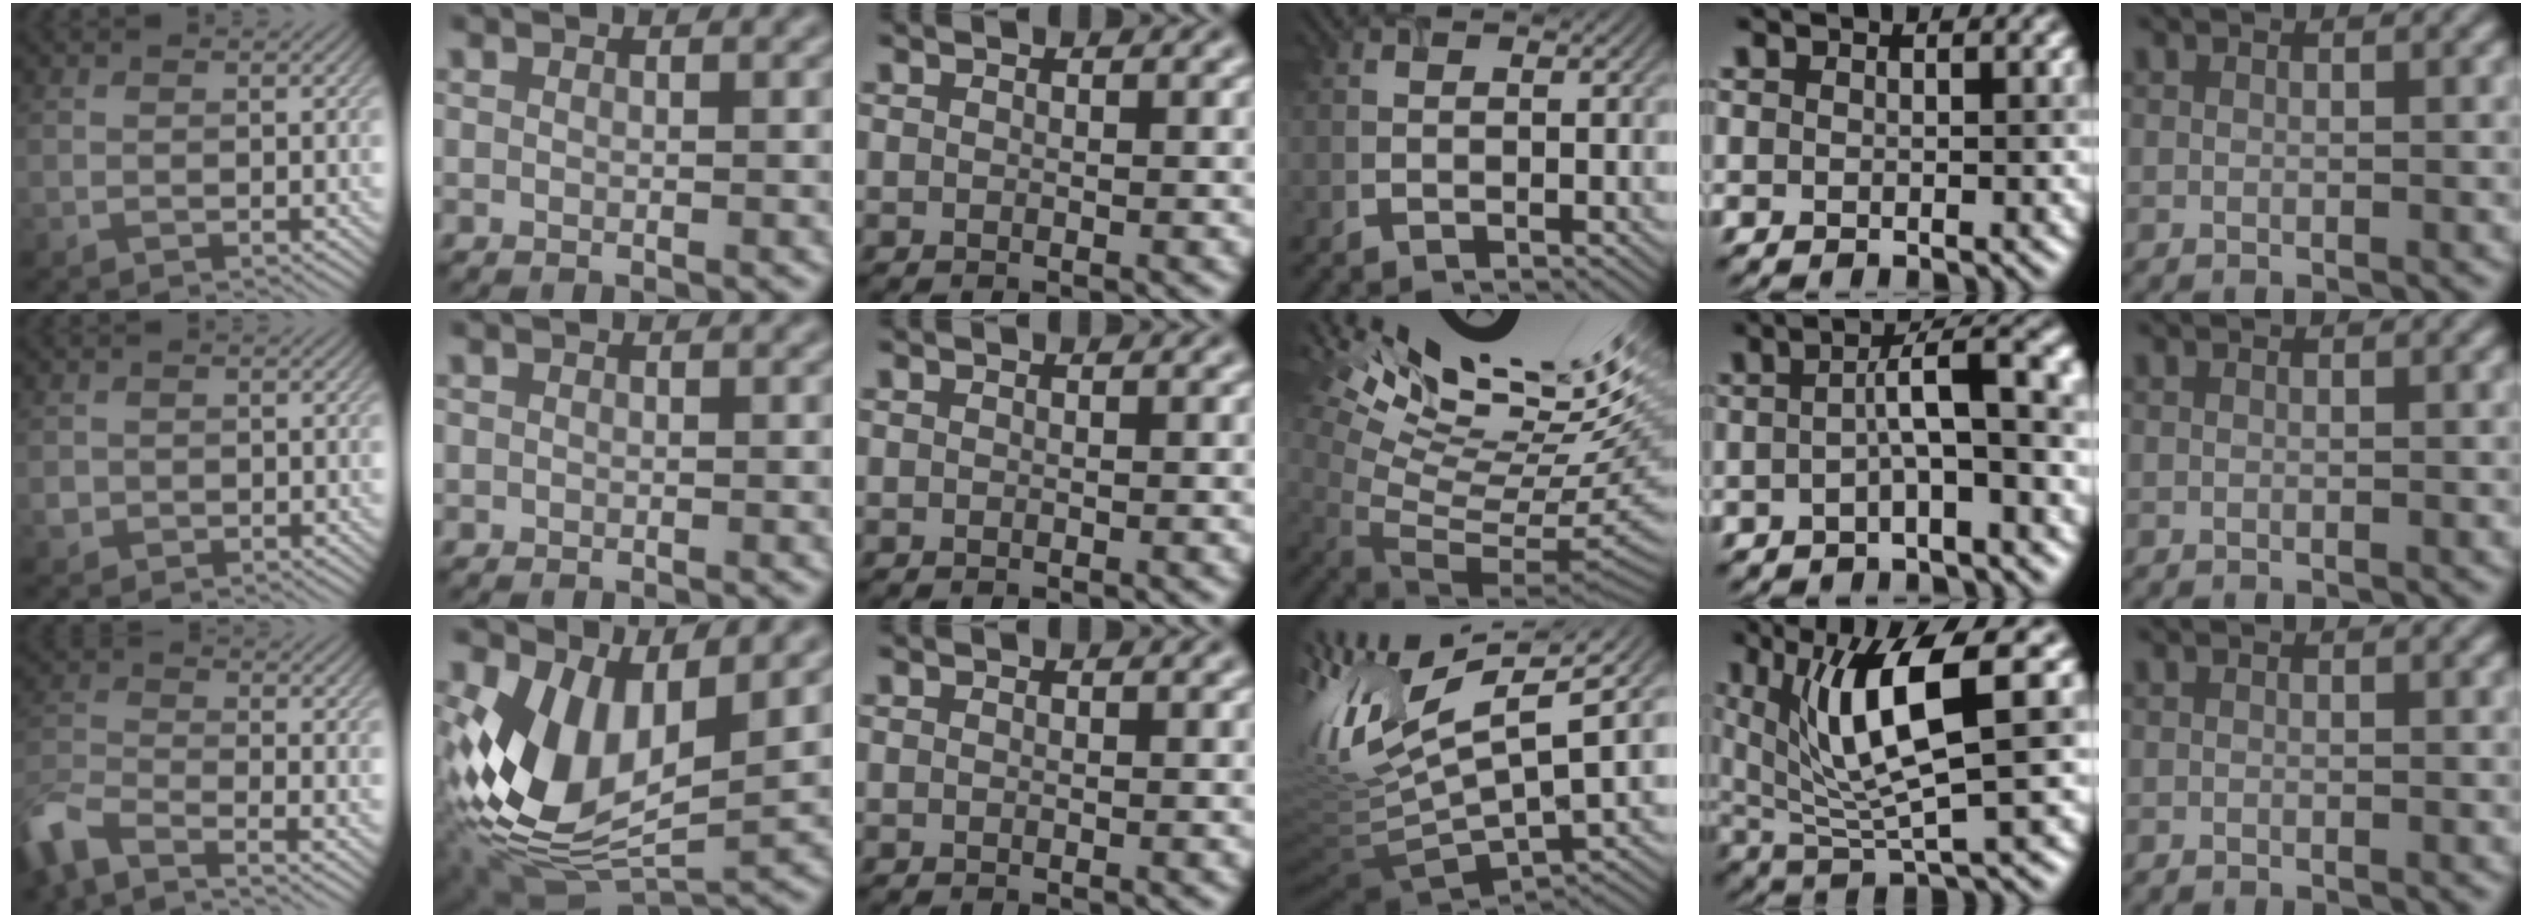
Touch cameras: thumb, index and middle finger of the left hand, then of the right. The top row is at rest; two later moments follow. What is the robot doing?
{"motion": "screw", "object": "timer"}